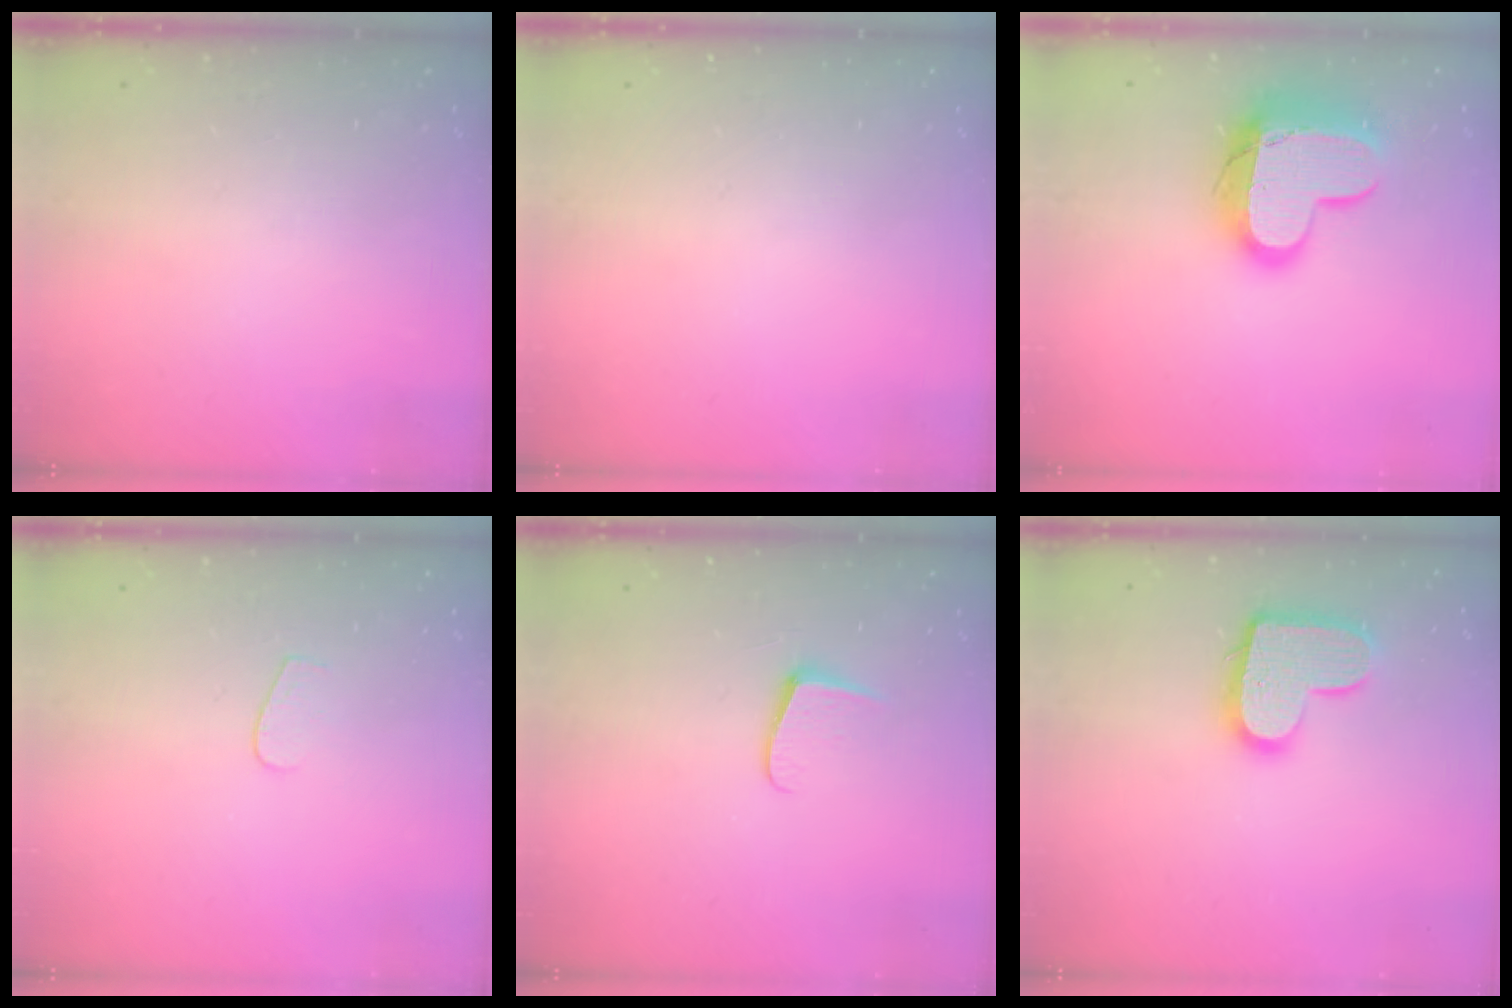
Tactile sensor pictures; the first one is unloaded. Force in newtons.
{"total": 0.0}
{"total": 16.2, "press": 16.1, "slide": 1.1}
{"total": 3.3, "press": 3.3, "slide": 0.2}
{"total": 5.9, "press": 5.8, "slide": 0.5}
{"total": 14.6, "press": 14.6, "slide": 0.9}